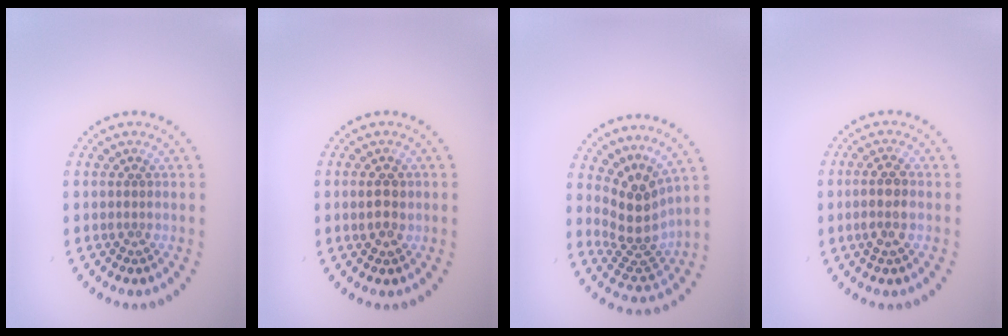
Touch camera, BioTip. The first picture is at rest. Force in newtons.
{"total": 2.1, "press": 2.1, "slide": 0.3}
{"total": 4.2, "press": 2.9, "slide": 3.0}
{"total": 2.2, "press": 2.1, "slide": 0.7}